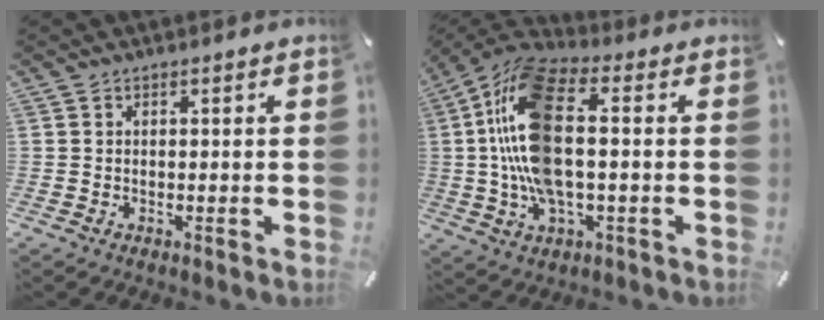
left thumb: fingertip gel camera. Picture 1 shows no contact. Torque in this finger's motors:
{"motor_torque": [1.31, 1.26, 2.77, 0.00, 0.82]}